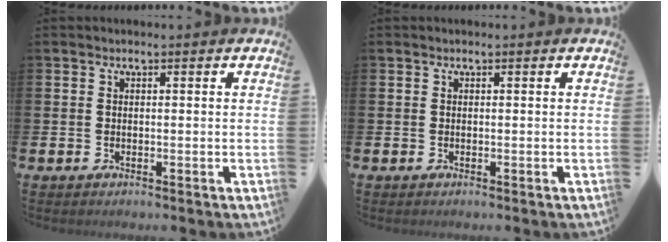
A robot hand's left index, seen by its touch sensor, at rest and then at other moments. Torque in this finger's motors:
{"motor_torque": [-0.01, -0.01, 0.00, -0.04]}